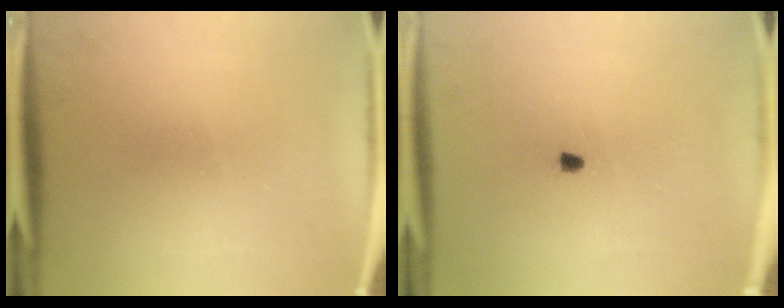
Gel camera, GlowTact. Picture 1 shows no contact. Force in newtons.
{"total": 1.0}